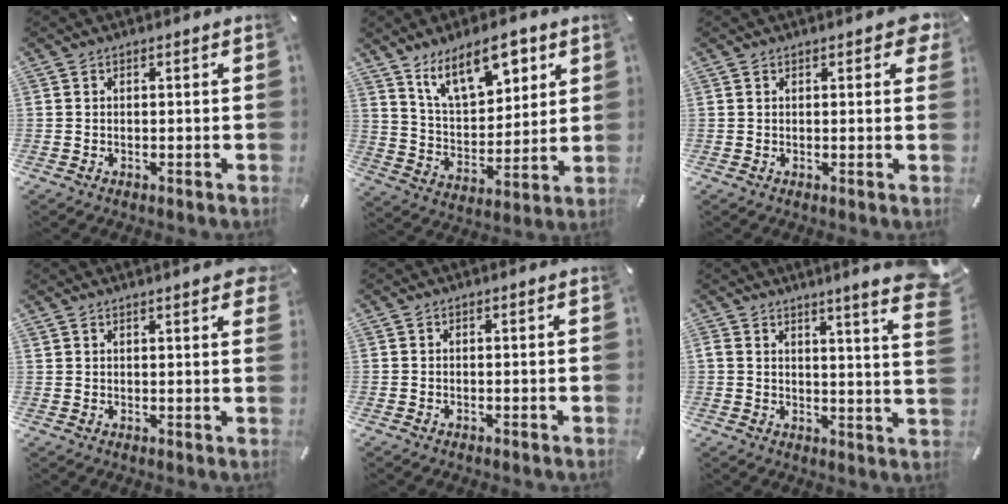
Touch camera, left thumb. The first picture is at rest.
{"total": 14.2, "force": [8.9, 7.2, 8.3], "torque": [-0.130, -0.039, 0.159]}
{"total": 2.8, "force": [1.6, 1.3, 2.0], "torque": [-0.020, -0.004, 0.022]}
{"total": 3.0, "force": [2.5, 0.7, 1.5], "torque": [-0.020, -0.012, 0.042]}
{"total": 0.0}
{"total": 7.5, "force": [5.1, 0.4, 5.4], "torque": [-0.075, -0.048, 0.082]}